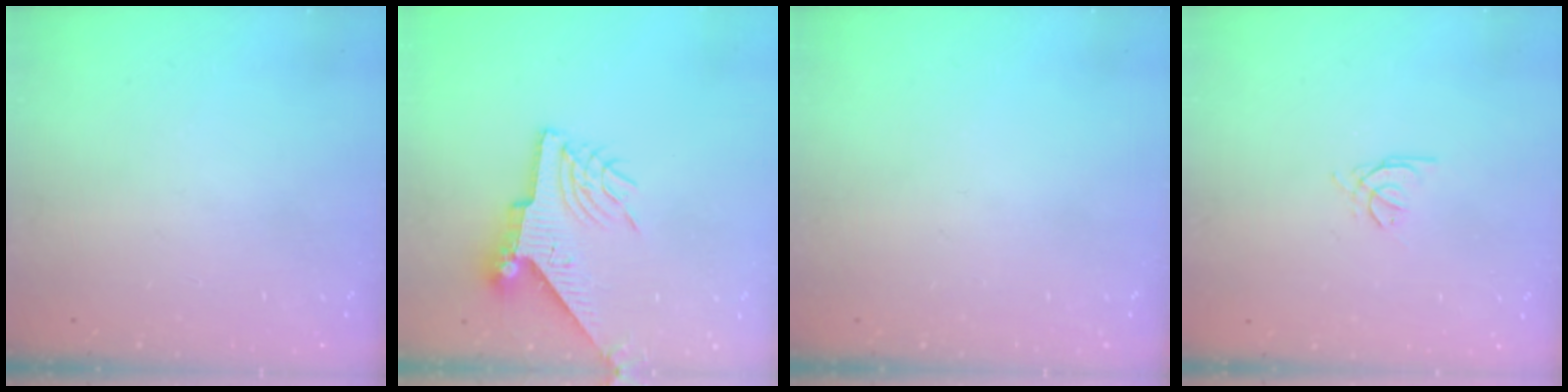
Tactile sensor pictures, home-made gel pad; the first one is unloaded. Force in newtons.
{"total": 9.4, "press": 9.3, "slide": 1.0}
{"total": 0.0}
{"total": 1.2, "press": 1.1, "slide": 0.4}